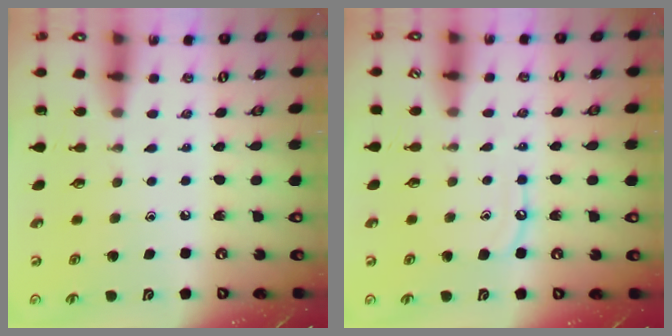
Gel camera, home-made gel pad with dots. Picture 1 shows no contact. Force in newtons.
{"total": 6.4, "press": 6.4, "slide": 0.6}